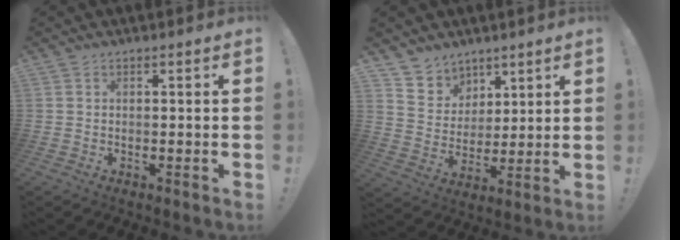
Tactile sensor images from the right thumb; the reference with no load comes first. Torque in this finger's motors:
{"motor_torque": [0.00, 0.01, 0.03, 0.05, 0.01]}